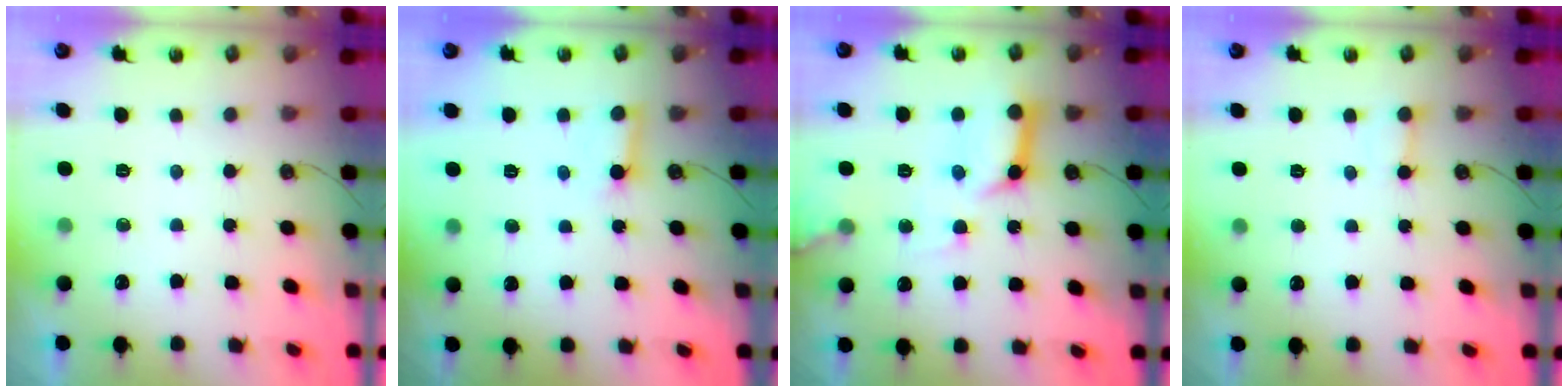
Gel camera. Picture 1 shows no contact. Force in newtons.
{"total": 4.0, "press": 3.9, "slide": 0.4}
{"total": 15.1, "press": 15.0, "slide": 1.8}
{"total": 2.8, "press": 2.8, "slide": 0.4}